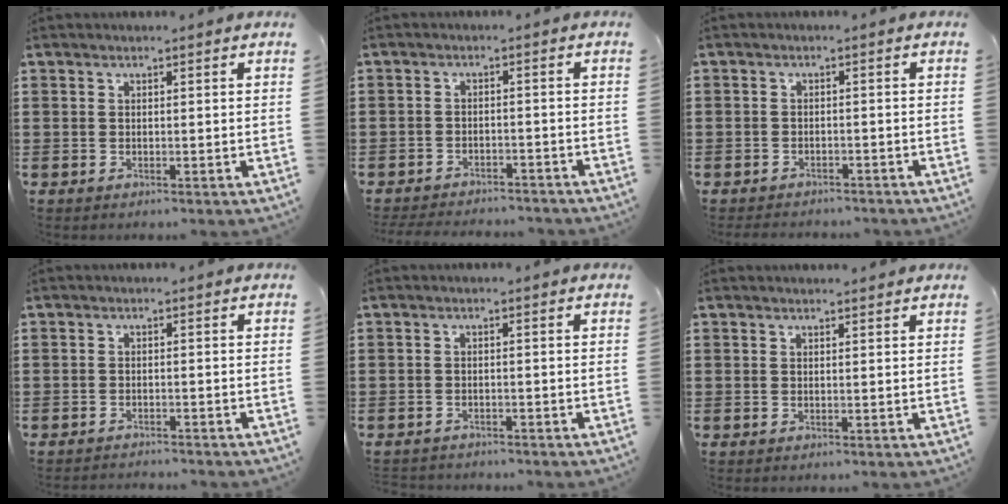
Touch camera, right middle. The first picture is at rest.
{"total": 3.2, "force": [-3.1, 0.4, -0.3], "torque": [-0.002, 0.000, -0.069]}
{"total": 1.8, "force": [-1.7, 0.5, -0.2], "torque": [-0.001, 0.002, -0.039]}
{"total": 1.3, "force": [-1.3, -0.1, -0.1], "torque": [-0.003, 0.002, -0.027]}
{"total": 1.2, "force": [-1.2, 0.1, -0.1], "torque": [-0.004, 0.000, -0.025]}
{"total": 0.9, "force": [0.9, -0.2, 0.2], "torque": [0.003, -0.007, 0.016]}